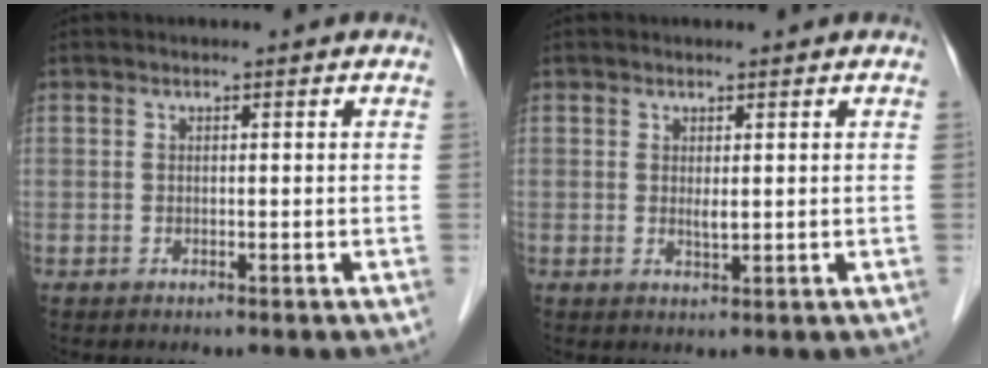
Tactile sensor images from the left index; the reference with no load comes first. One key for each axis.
{"total": 1.1, "fx": 0.1, "fy": 0.2, "fz": 1.1, "tx": -0.022, "ty": -0.008, "tz": 0.004}